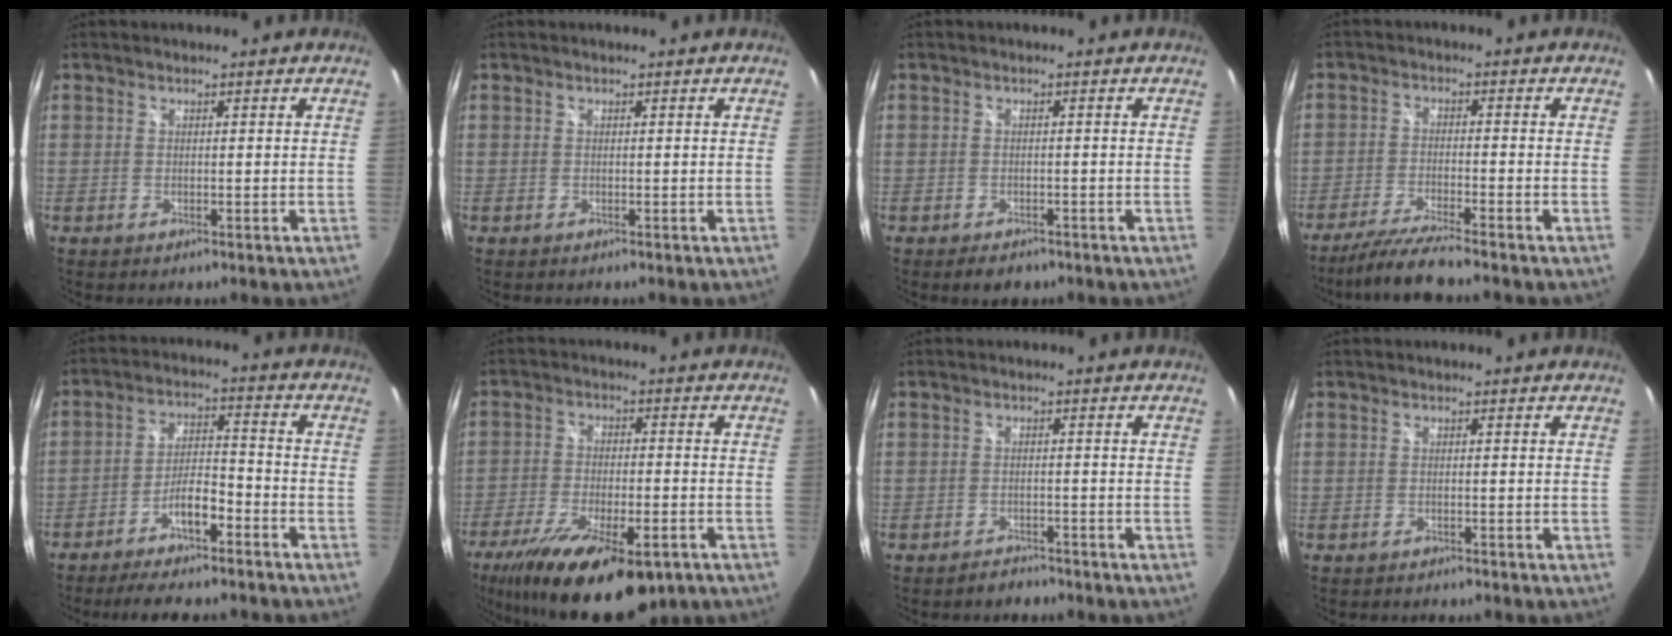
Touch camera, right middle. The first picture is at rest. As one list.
[{"total": 0.0}, {"total": 3.0, "force": [-2.1, 1.6, 1.4], "torque": [-0.027, -0.010, -0.031]}, {"total": 7.4, "force": [-6.5, -0.8, 3.4], "torque": [-0.084, -0.017, -0.118]}, {"total": 11.3, "force": [-8.8, 2.6, 6.5], "torque": [-0.136, 0.015, -0.143]}, {"total": 20.0, "force": [-12.6, 6.9, 13.9], "torque": [-0.268, -0.056, -0.200]}, {"total": 2.3, "force": [-2.0, 1.0, 0.2], "torque": [-0.007, 0.003, -0.030]}, {"total": 0.7, "force": [-0.6, 0.2, 0.2], "torque": [-0.004, 0.000, -0.010]}]